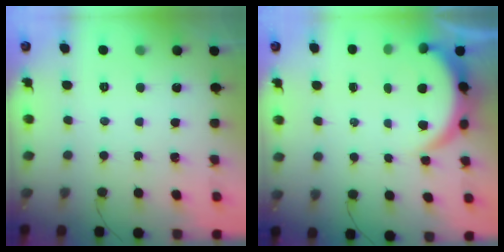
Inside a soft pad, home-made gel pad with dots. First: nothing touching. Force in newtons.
{"total": 5.4, "press": 5.4, "slide": 0.4}